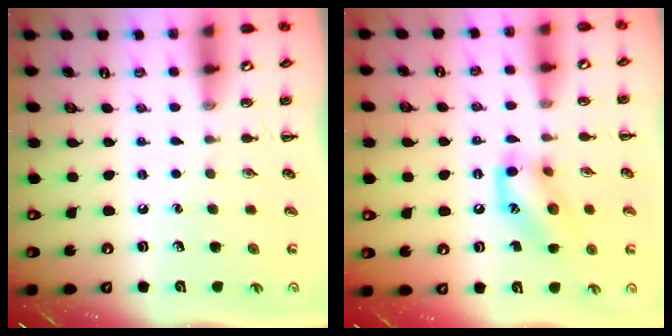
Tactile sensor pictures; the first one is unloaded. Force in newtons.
{"total": 12.9, "press": 12.8, "slide": 2.0}